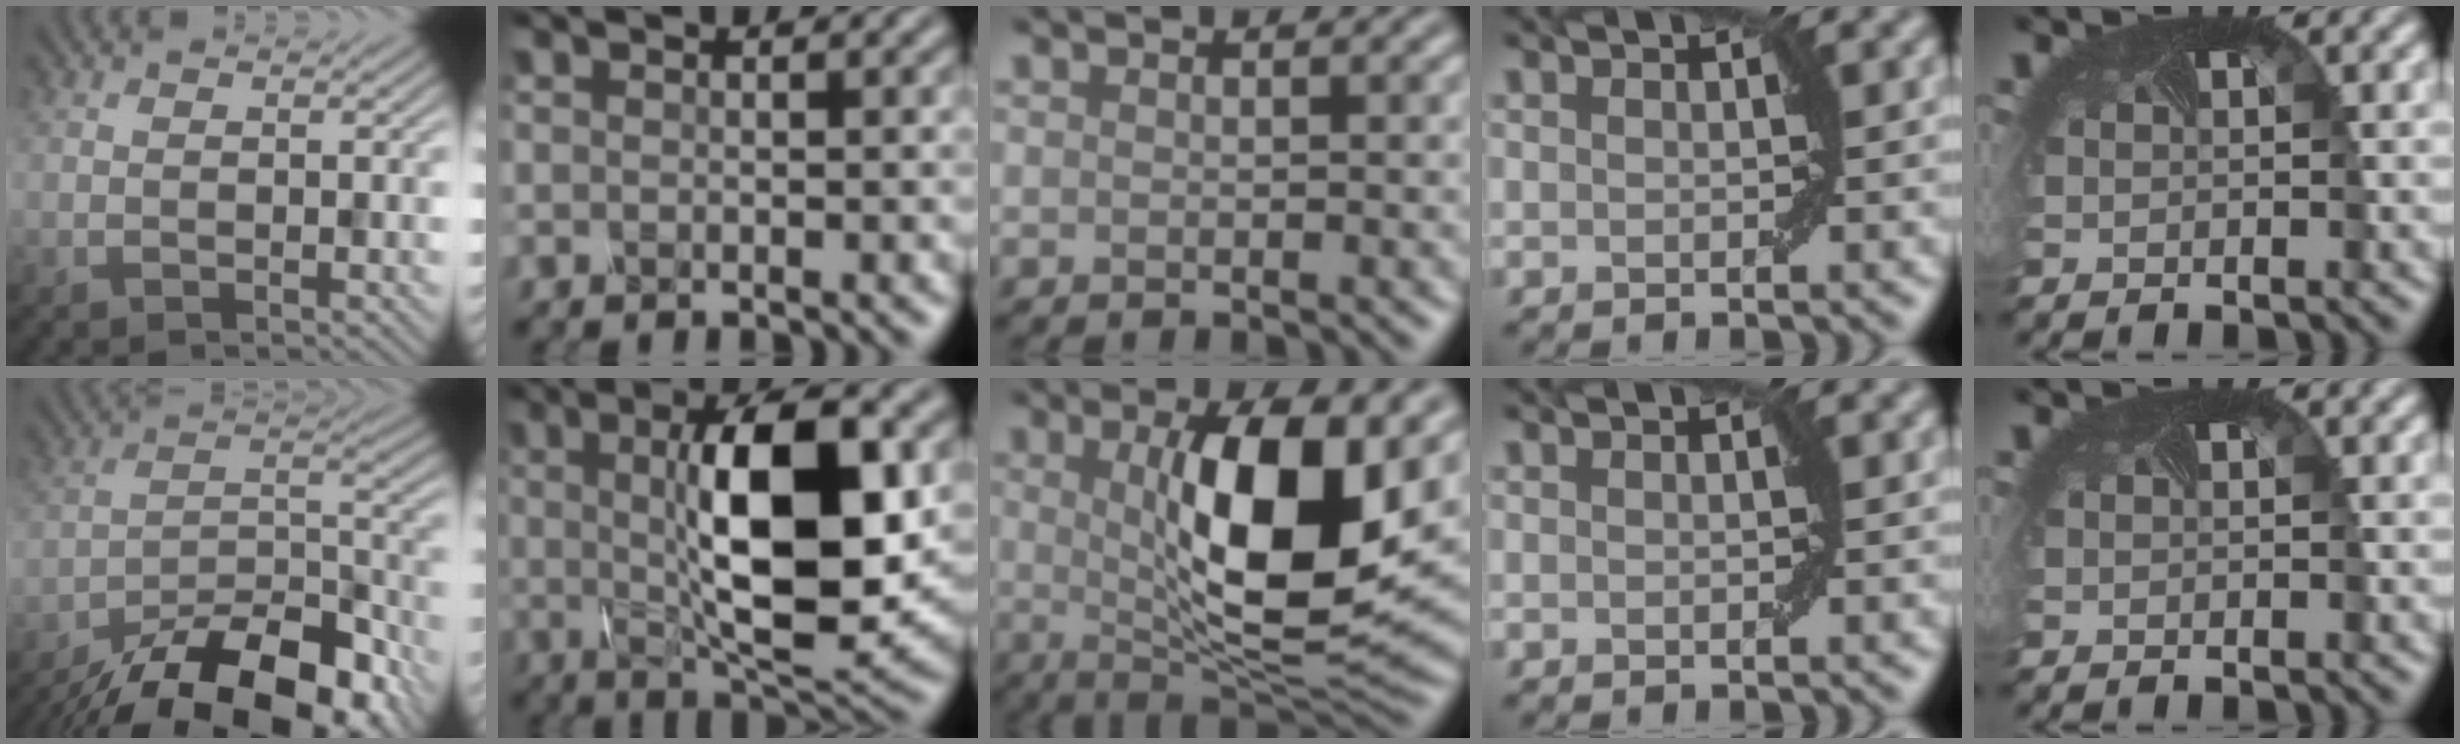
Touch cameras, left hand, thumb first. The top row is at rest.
{"thumb": {"total": 17.6, "force": [-13.7, 6.3, 8.9], "torque": [-0.163, -0.024, -0.207]}, "index": {"total": 11.6, "force": [1.3, 3.7, 10.9], "torque": [-0.165, 0.003, 0.026]}, "middle": {"total": 11.9, "force": [1.8, 3.7, 11.2], "torque": [-0.171, -0.009, 0.035]}}